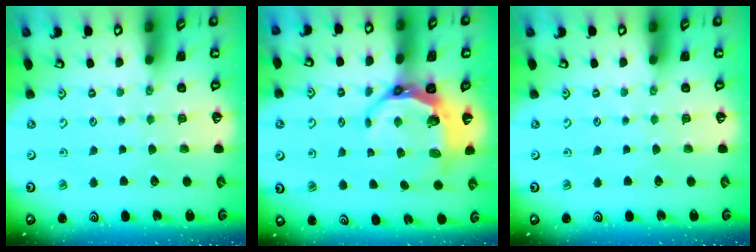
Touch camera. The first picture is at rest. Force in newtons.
{"total": 8.6, "press": 7.5, "slide": 4.2}
{"total": 0.0}